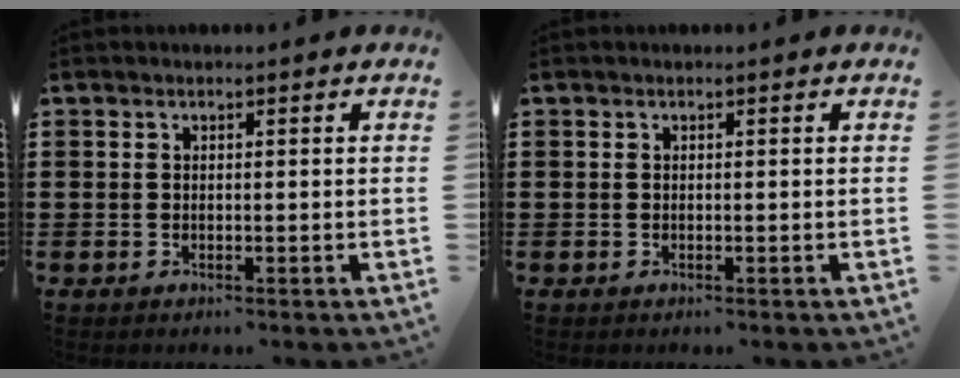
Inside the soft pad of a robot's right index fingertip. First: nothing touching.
{"total": 0.0}